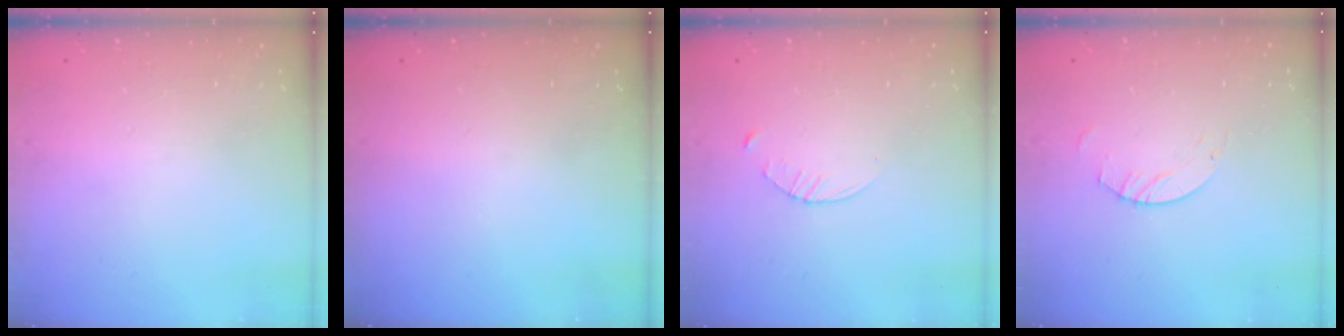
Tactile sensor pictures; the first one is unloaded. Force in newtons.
{"total": 0.0}
{"total": 3.2, "press": 3.2, "slide": 0.5}
{"total": 2.5, "press": 2.5, "slide": 0.1}